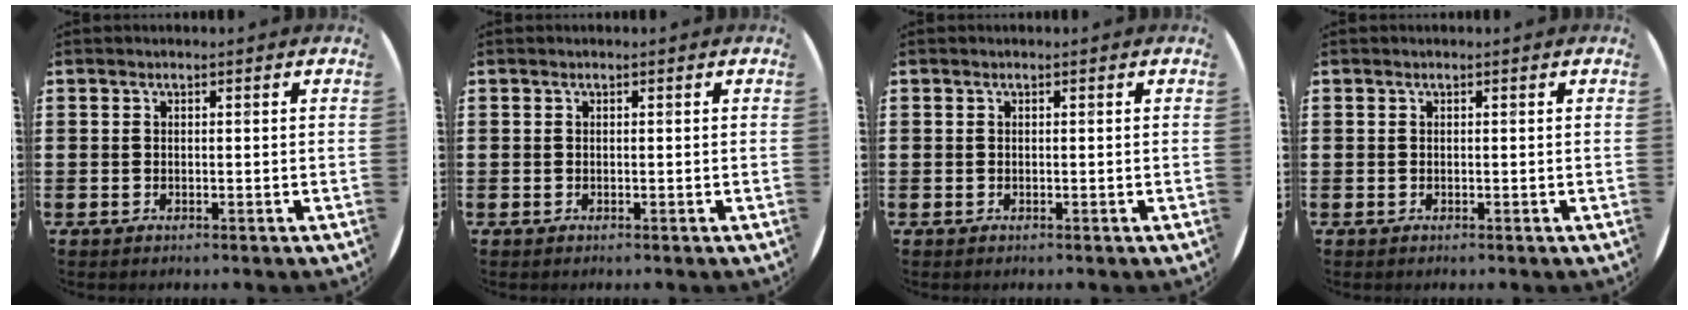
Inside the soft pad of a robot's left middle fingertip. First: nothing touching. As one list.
[{"total": 0.0}, {"total": 0.0}, {"total": 0.0}]